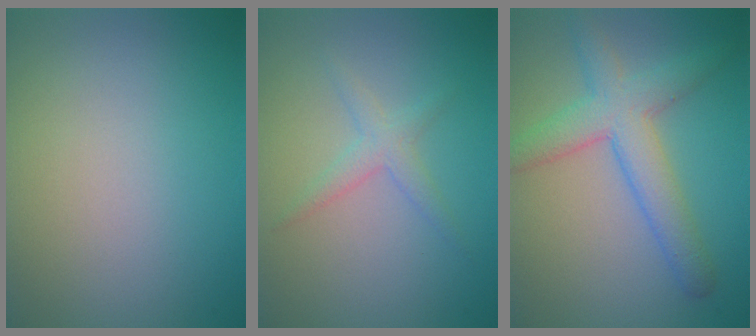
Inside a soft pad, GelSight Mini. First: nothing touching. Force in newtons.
{"total": 1.8, "press": 1.8, "slide": 0.1}
{"total": 4.9, "press": 4.9, "slide": 0.2}